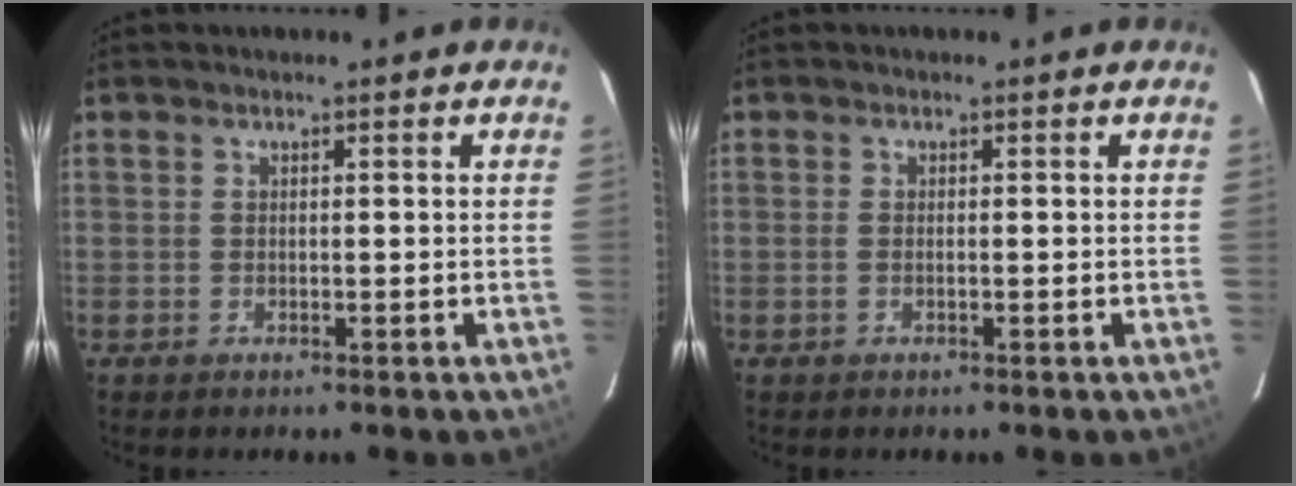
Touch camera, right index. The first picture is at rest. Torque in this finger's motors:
{"motor_torque": [0.10, 0.15, -0.05, -0.01]}